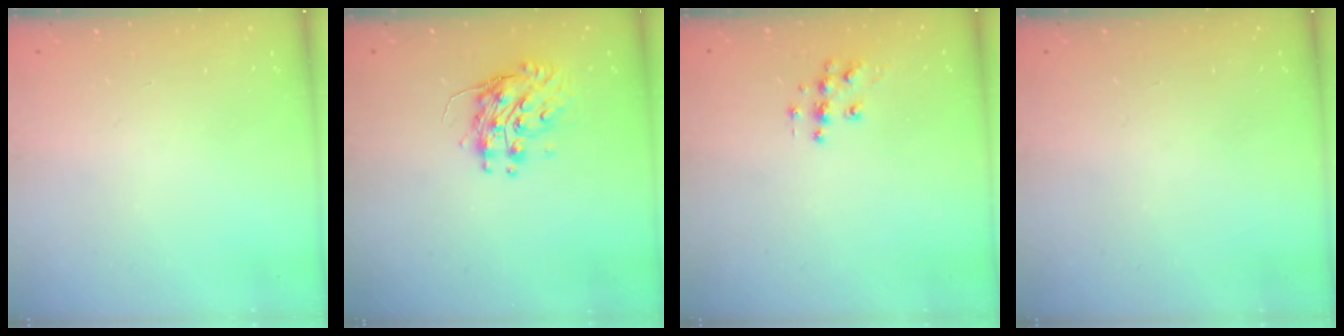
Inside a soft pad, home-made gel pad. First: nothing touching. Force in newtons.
{"total": 9.0, "press": 9.0, "slide": 0.3}
{"total": 7.3, "press": 7.3, "slide": 0.2}
{"total": 0.0}